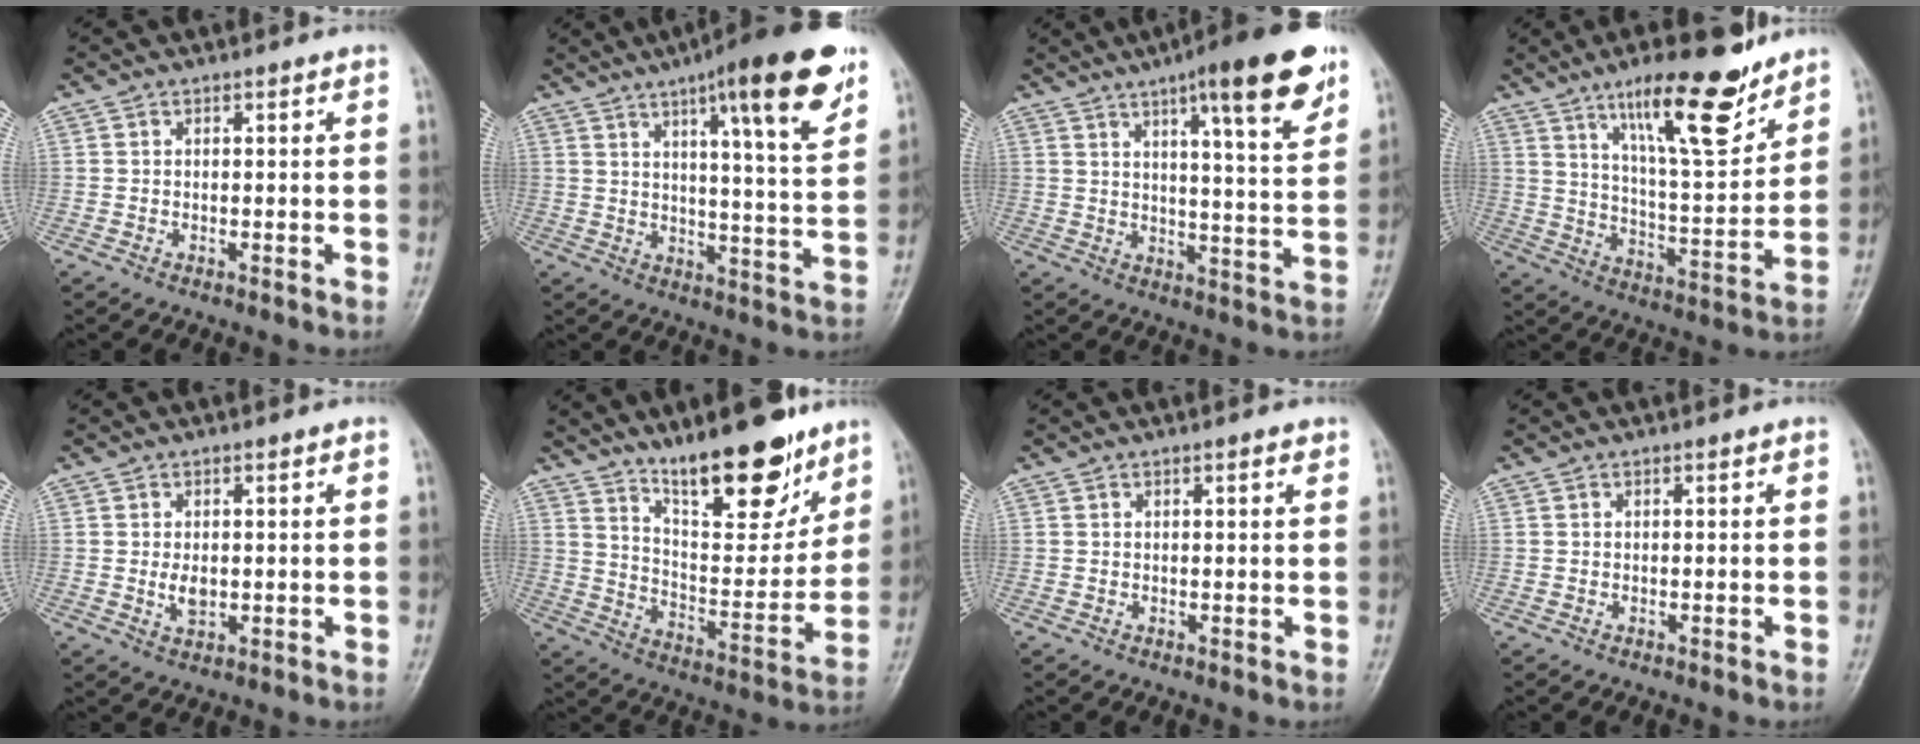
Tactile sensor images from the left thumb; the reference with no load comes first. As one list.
[{"total": 19.0, "force": [10.6, 3.2, 15.5], "torque": [-0.198, -0.040, 0.152]}, {"total": 17.0, "force": [9.7, 3.1, 13.7], "torque": [-0.173, -0.039, 0.138]}, {"total": 17.3, "force": [11.5, 4.5, 12.1], "torque": [-0.166, -0.071, 0.194]}, {"total": 2.9, "force": [0.1, 1.8, 2.3], "torque": [-0.037, -0.006, 0.005]}, {"total": 17.9, "force": [12.8, 5.7, 11.1], "torque": [-0.124, -0.090, 0.216]}, {"total": 1.1, "force": [0.7, 0.2, 0.9], "torque": [-0.011, -0.002, 0.008]}, {"total": 0.0}]